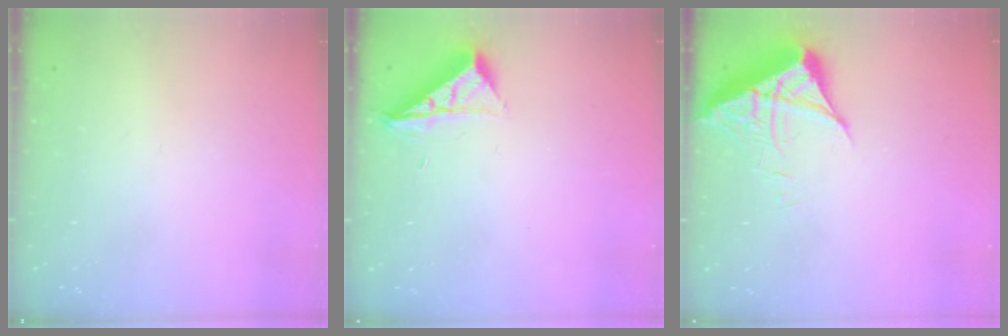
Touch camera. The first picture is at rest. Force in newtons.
{"total": 6.6, "press": 6.6, "slide": 0.3}
{"total": 6.1, "press": 6.1, "slide": 0.7}